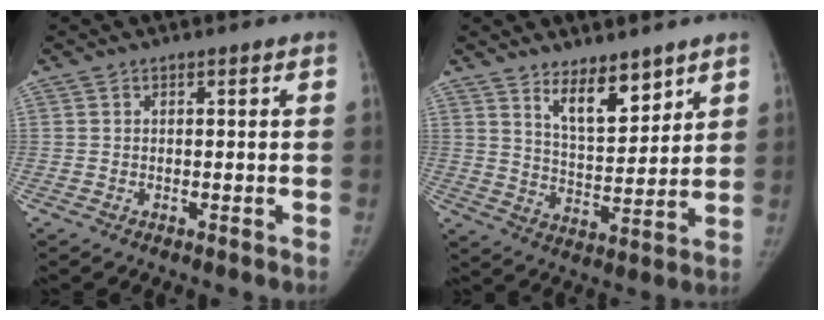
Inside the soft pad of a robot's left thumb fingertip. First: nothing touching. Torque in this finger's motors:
{"motor_torque": [0.03, 0.20, 0.65, -0.46, 0.03]}